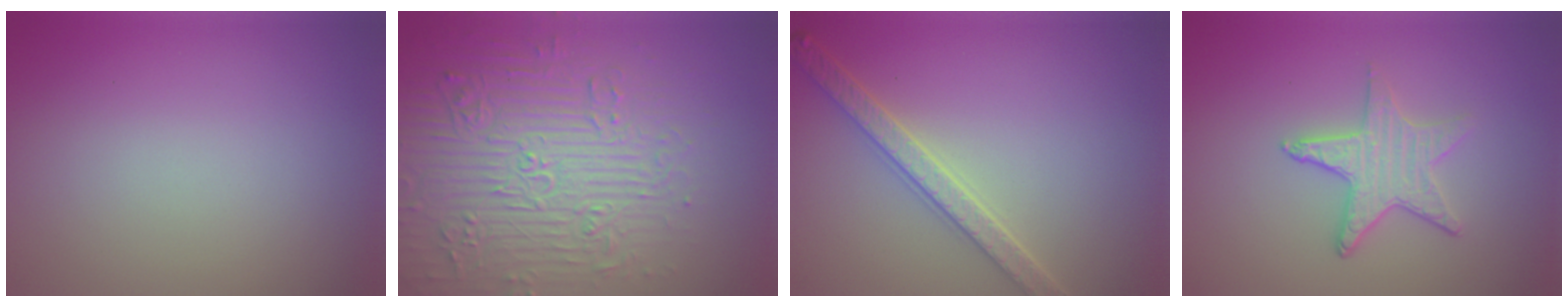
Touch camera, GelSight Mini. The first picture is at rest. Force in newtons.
{"total": 7.9, "press": 7.7, "slide": 1.9}
{"total": 4.0, "press": 3.5, "slide": 2.0}
{"total": 3.1, "press": 2.9, "slide": 1.1}